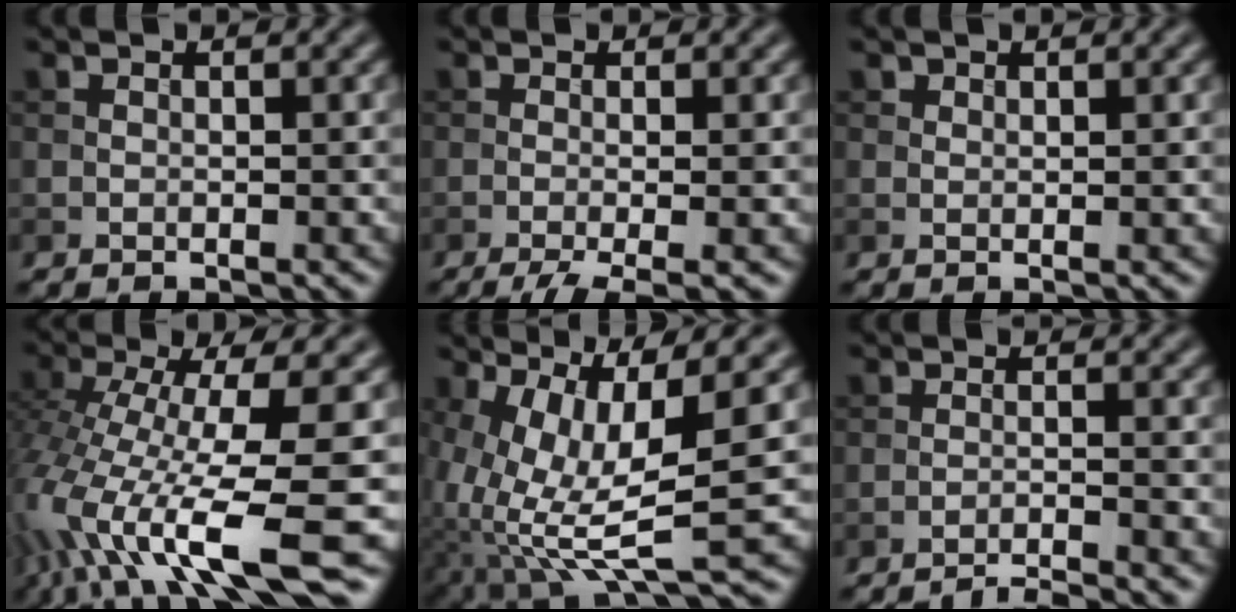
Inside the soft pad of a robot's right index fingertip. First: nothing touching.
{"total": 3.7, "force": [-1.8, 0.8, 3.1], "torque": [-0.048, -0.006, -0.038]}
{"total": 0.8, "force": [0.7, 0.4, 0.2], "torque": [-0.003, -0.002, 0.012]}
{"total": 13.6, "force": [-5.1, 3.9, 11.9], "torque": [-0.241, -0.021, -0.079]}
{"total": 10.3, "force": [-0.2, 4.1, 9.5], "torque": [-0.202, -0.025, 0.007]}
{"total": 2.7, "force": [-2.3, 0.2, 1.4], "torque": [-0.013, 0.003, -0.049]}